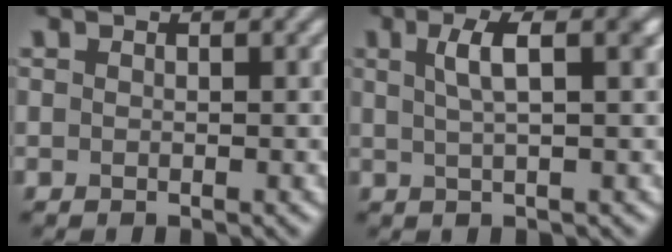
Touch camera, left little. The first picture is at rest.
{"total": 4.1, "force": [1.2, 1.2, 3.7], "torque": [-0.054, 0.009, 0.017]}